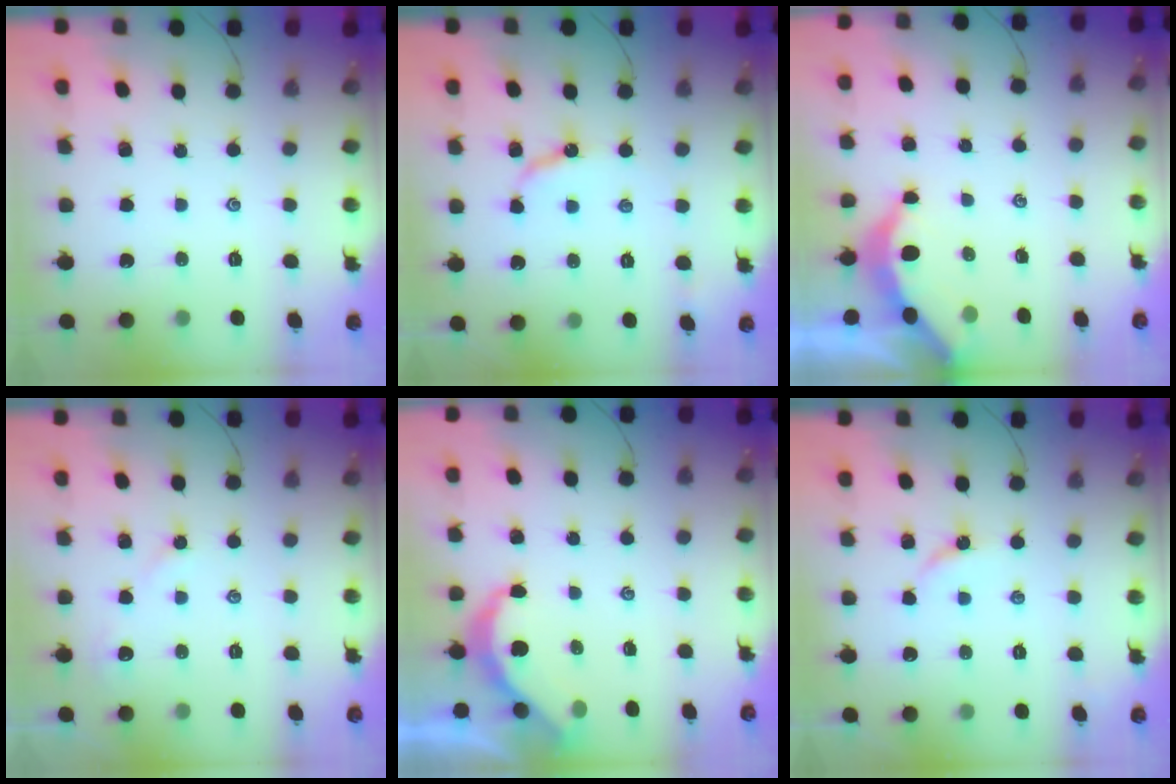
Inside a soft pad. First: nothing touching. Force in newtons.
{"total": 6.1, "press": 6.1, "slide": 0.4}
{"total": 3.7, "press": 3.6, "slide": 0.5}
{"total": 2.8, "press": 2.8, "slide": 0.5}
{"total": 5.4, "press": 5.4, "slide": 0.3}
{"total": 3.8, "press": 3.7, "slide": 0.4}